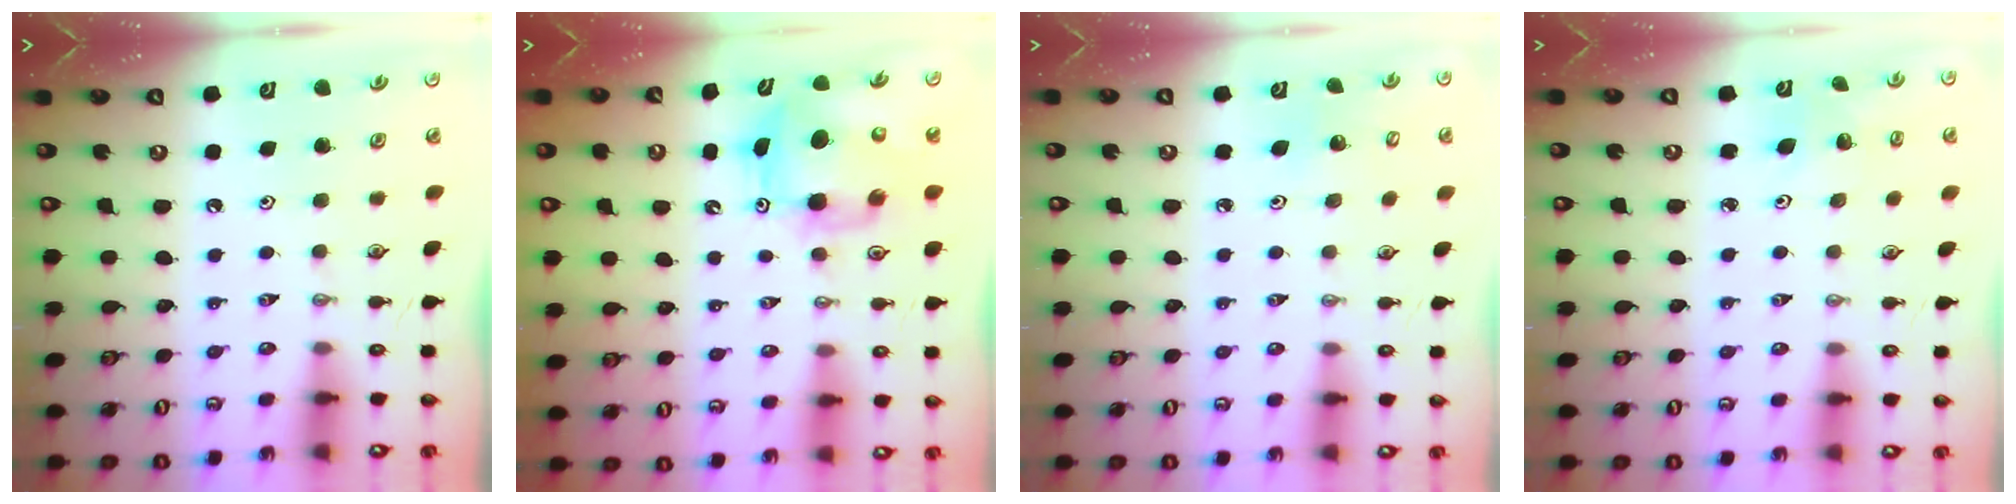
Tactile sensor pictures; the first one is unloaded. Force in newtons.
{"total": 8.3, "press": 8.1, "slide": 1.4}
{"total": 3.0, "press": 3.0, "slide": 0.2}
{"total": 2.8, "press": 2.4, "slide": 1.5}